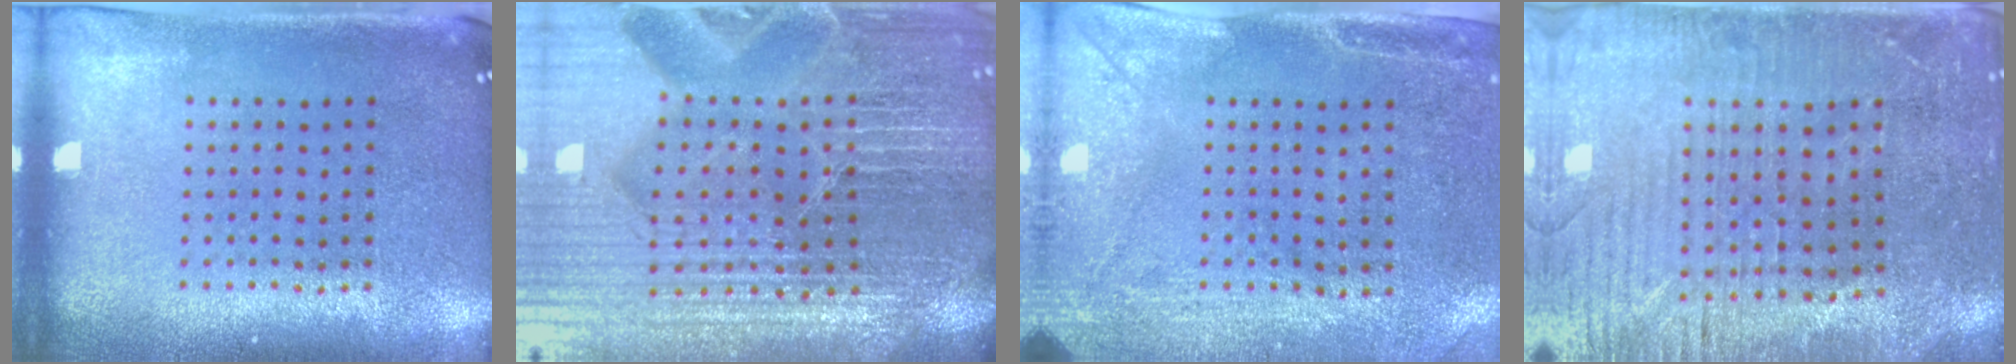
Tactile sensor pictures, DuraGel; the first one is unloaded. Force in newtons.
{"total": 5.9, "press": 5.4, "slide": 2.4}
{"total": 2.9, "press": 2.3, "slide": 1.8}
{"total": 2.2, "press": 2.2, "slide": 0.5}